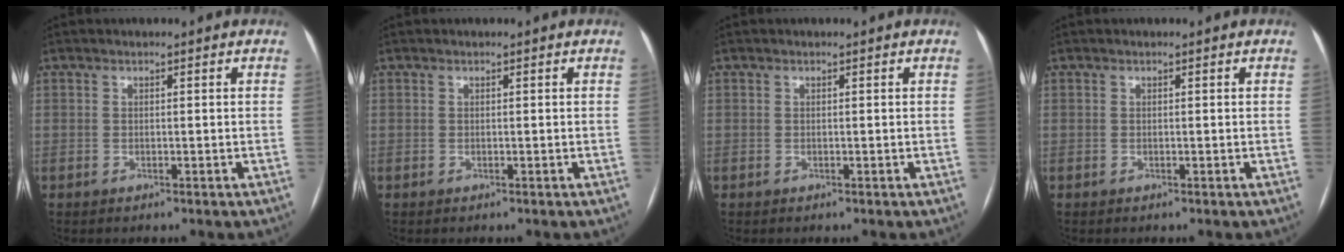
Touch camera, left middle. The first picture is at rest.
{"total": 0.0}
{"total": 0.0}
{"total": 0.0}